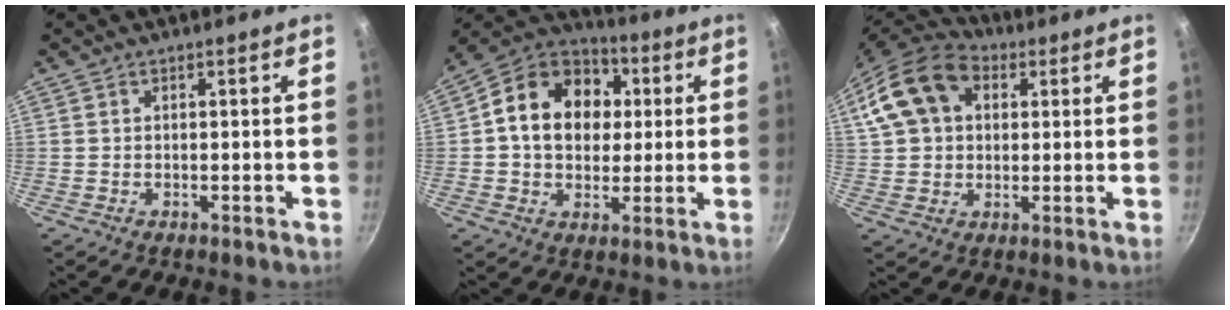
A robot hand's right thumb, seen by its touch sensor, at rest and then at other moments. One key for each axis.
{"total": 17.5, "fx": 2.9, "fy": 13.6, "fz": 10.7, "tx": -0.155, "ty": 0.020, "tz": 0.034}
{"total": 15.8, "fx": 5.0, "fy": 11.4, "fz": 9.8, "tx": -0.168, "ty": 0.023, "tz": 0.076}